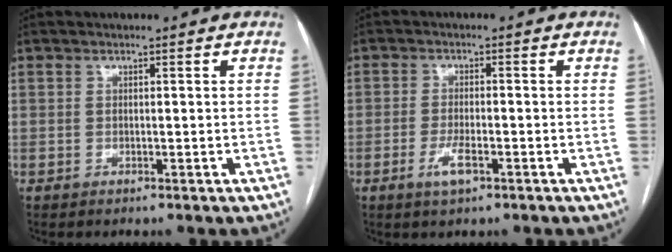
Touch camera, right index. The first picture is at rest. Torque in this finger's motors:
{"motor_torque": [0.07, -0.13, -0.02, -0.01]}